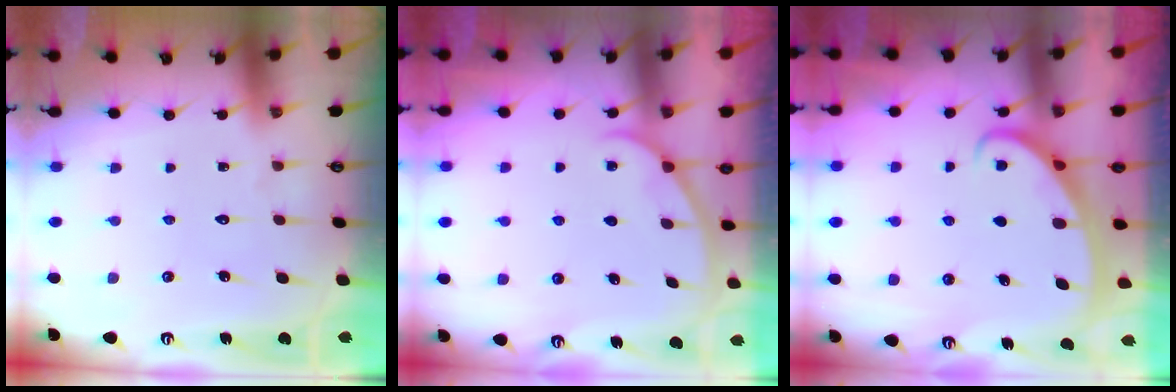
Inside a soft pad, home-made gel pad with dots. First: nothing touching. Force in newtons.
{"total": 0.8, "press": 0.8, "slide": 0.2}
{"total": 2.6, "press": 2.6, "slide": 0.3}